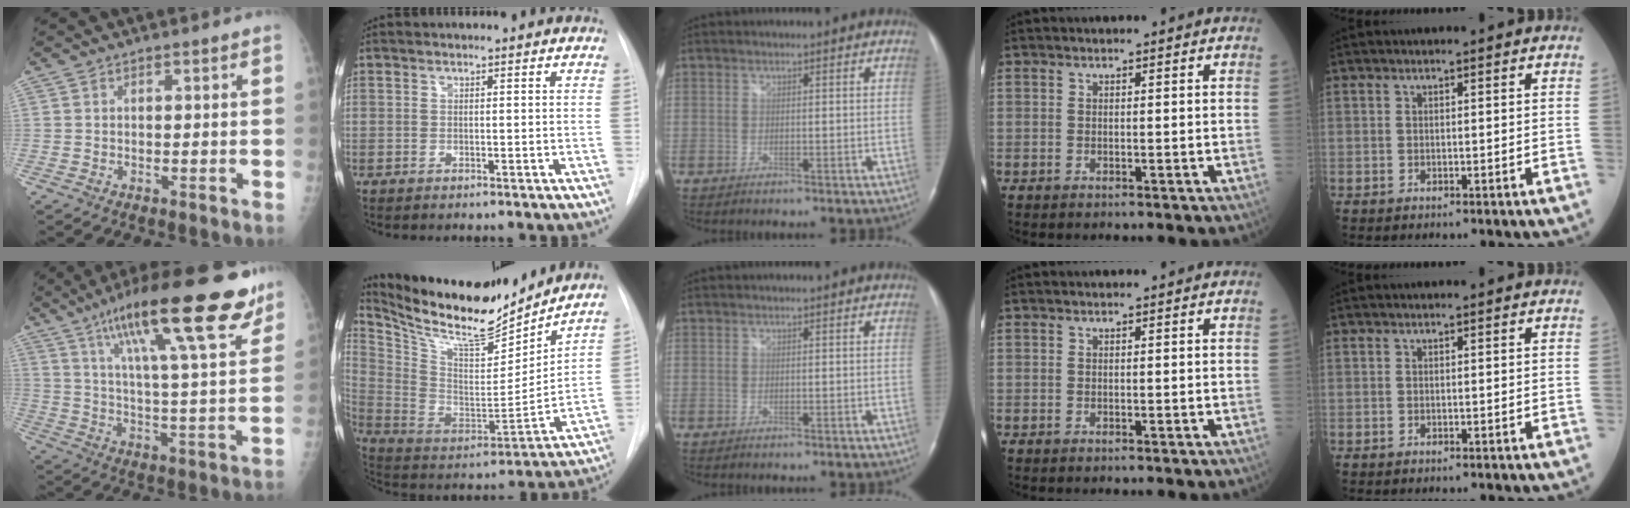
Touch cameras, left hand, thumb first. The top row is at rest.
{"thumb": {"total": 24.3, "force": [15.4, 4.7, 18.2], "torque": [-0.272, -0.043, 0.244]}, "index": {"total": 20.1, "force": [18.1, 3.2, 8.3], "torque": [-0.165, -0.020, 0.309]}}